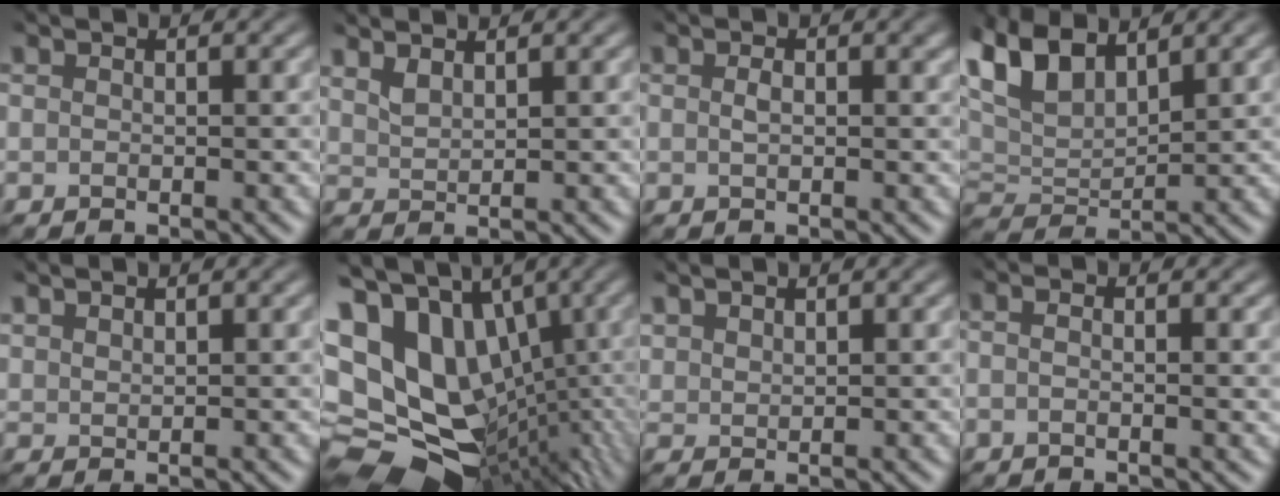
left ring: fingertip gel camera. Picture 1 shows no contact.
{"total": 1.6, "force": [1.5, -0.2, 0.6], "torque": [-0.018, 0.004, 0.037]}
{"total": 1.1, "force": [0.1, 0.4, 1.0], "torque": [-0.016, 0.001, 0.003]}
{"total": 6.2, "force": [3.9, 2.4, 4.1], "torque": [-0.102, 0.012, 0.074]}
{"total": 1.3, "force": [1.3, -0.1, 0.3], "torque": [-0.011, 0.006, 0.031]}
{"total": 19.0, "force": [1.3, 15.1, 11.4], "torque": [-0.227, 0.011, 0.050]}
{"total": 1.5, "force": [1.5, 0.2, 0.4], "torque": [-0.015, 0.007, 0.036]}
{"total": 1.3, "force": [-0.3, 0.0, 1.2], "torque": [-0.022, -0.003, -0.004]}